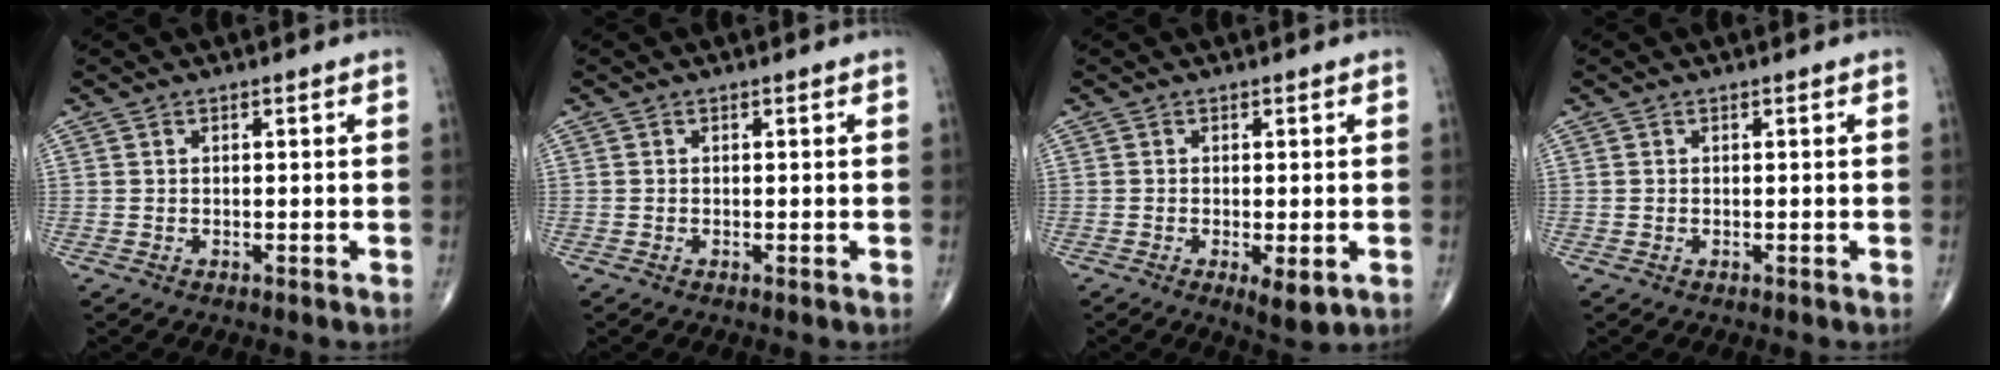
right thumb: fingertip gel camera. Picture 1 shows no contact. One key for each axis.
{"total": 0.0}
{"total": 4.3, "fx": -1.4, "fy": 1.5, "fz": 3.8, "tx": -0.060, "ty": -0.012, "tz": -0.018}
{"total": 0.0}